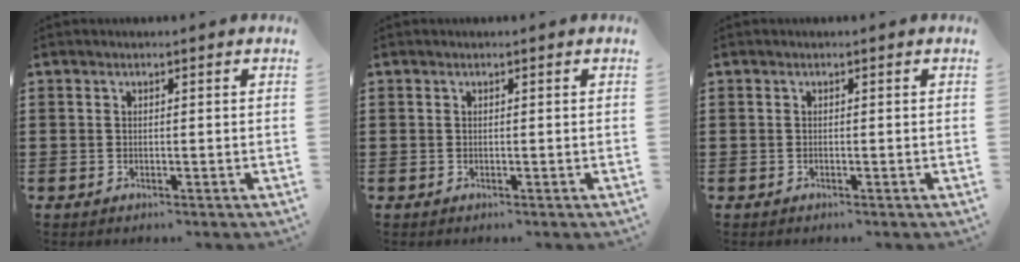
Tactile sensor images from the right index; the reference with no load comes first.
{"total": 0.0}
{"total": 0.0}